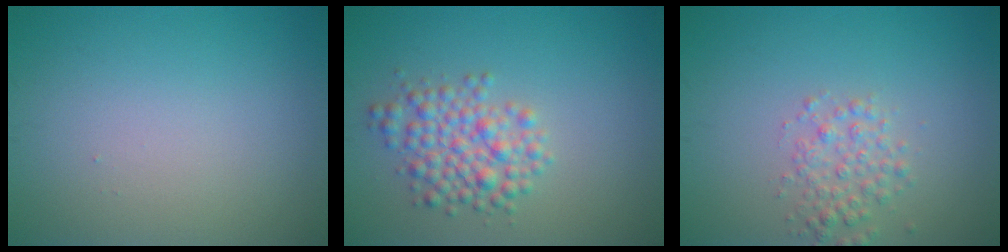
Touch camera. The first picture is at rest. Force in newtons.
{"total": 3.9, "press": 3.9, "slide": 0.2}
{"total": 2.4, "press": 2.4, "slide": 0.1}